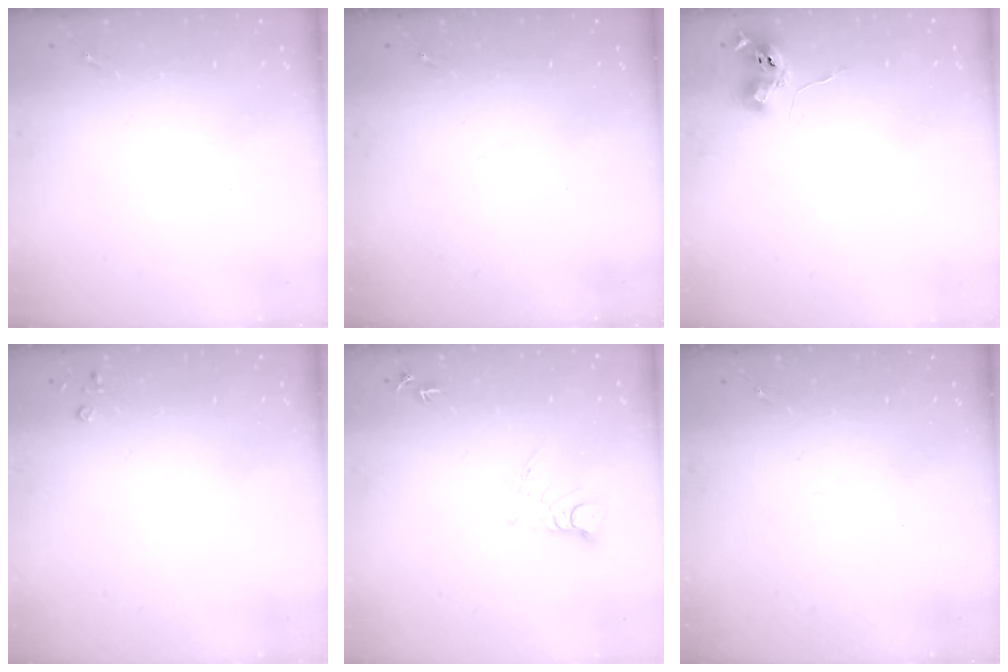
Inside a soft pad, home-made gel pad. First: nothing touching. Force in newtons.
{"total": 0.0}
{"total": 6.2, "press": 6.1, "slide": 0.8}
{"total": 2.2, "press": 2.2, "slide": 0.3}
{"total": 5.3, "press": 5.3, "slide": 0.3}
{"total": 0.0}